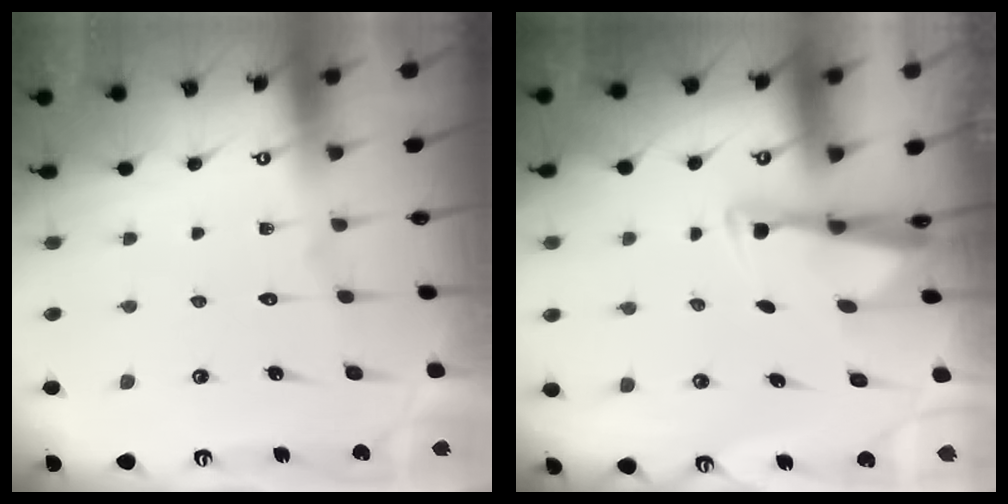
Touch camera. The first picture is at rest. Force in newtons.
{"total": 2.9, "press": 2.8, "slide": 0.9}